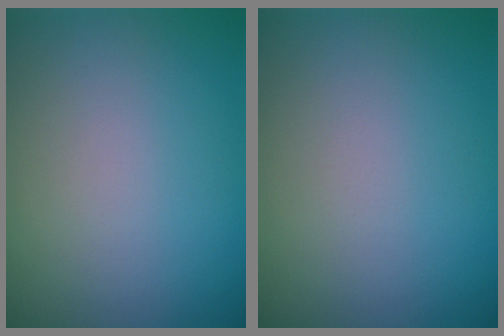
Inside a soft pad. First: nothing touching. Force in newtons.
{"total": 0.0}